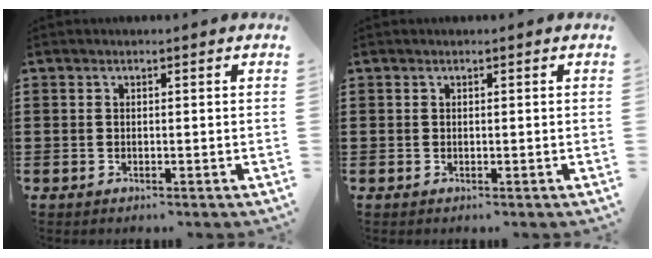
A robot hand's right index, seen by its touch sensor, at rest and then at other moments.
{"total": 0.0}